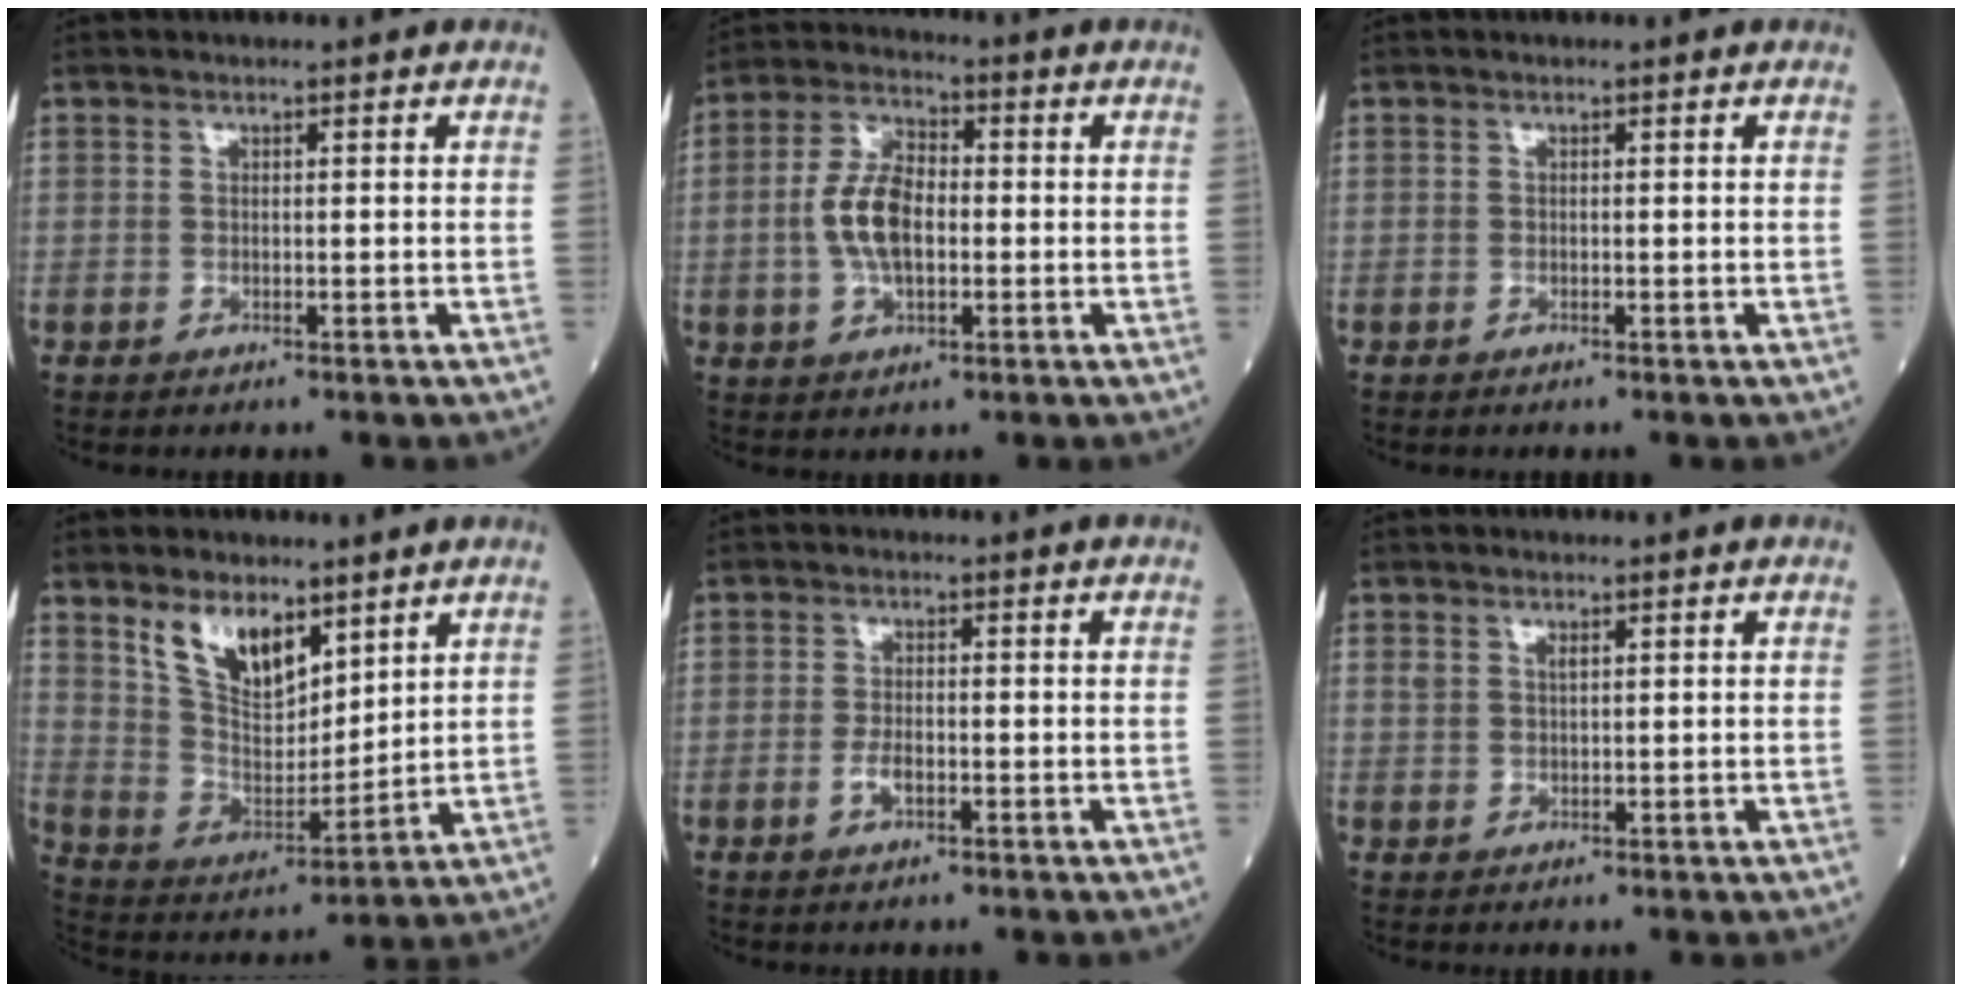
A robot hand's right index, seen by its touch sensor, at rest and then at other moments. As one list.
[{"total": 8.5, "force": [-0.7, 4.3, 7.3], "torque": [-0.156, 0.013, -0.015]}, {"total": 0.0}, {"total": 10.0, "force": [6.5, 4.5, 6.1], "torque": [-0.117, 0.001, 0.134]}, {"total": 2.2, "force": [-0.8, 0.8, 1.8], "torque": [-0.036, 0.002, -0.013]}, {"total": 1.6, "force": [0.9, 0.9, 1.0], "torque": [-0.022, 0.006, 0.021]}]